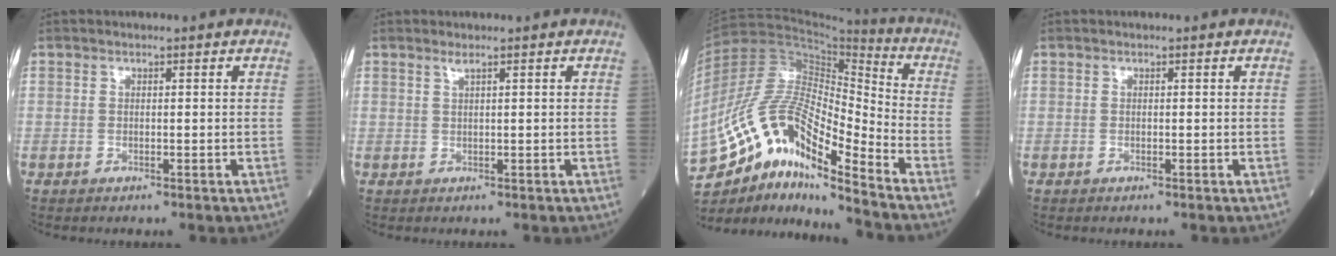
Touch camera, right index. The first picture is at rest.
{"total": 0.8, "force": [0.6, -0.2, 0.5], "torque": [-0.018, -0.001, 0.016]}
{"total": 18.6, "force": [-12.5, 3.8, 13.2], "torque": [-0.270, 0.019, -0.223]}
{"total": 0.0}